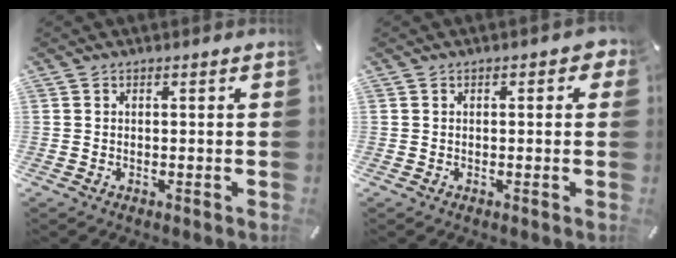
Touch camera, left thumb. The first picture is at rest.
{"total": 2.0, "force": [0.3, 1.0, 1.7], "torque": [-0.018, 0.001, -0.001]}